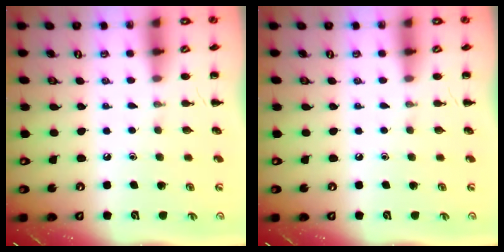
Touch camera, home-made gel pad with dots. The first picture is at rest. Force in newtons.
{"total": 0.0}